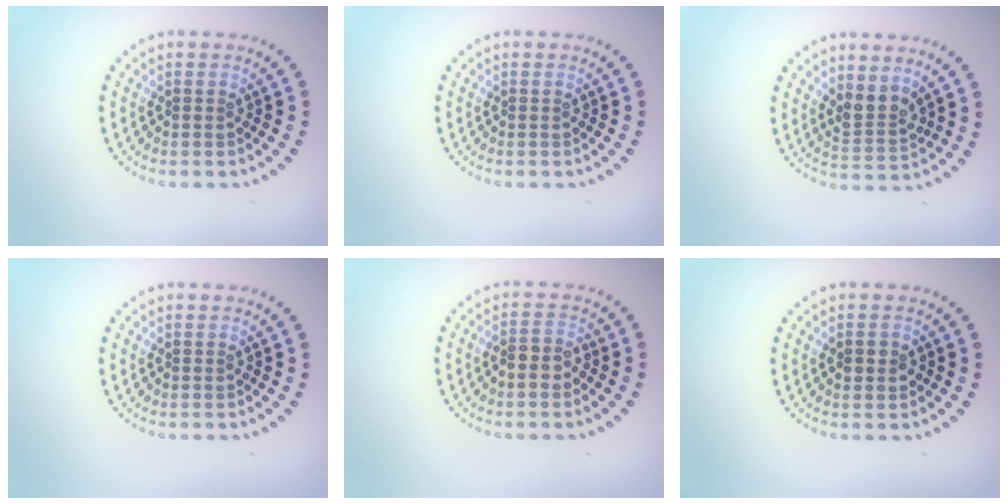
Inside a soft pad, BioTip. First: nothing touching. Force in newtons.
{"total": 0.0}
{"total": 2.4, "press": 2.0, "slide": 1.4}
{"total": 0.0}
{"total": 2.1, "press": 1.9, "slide": 0.9}
{"total": 1.4, "press": 1.3, "slide": 0.1}